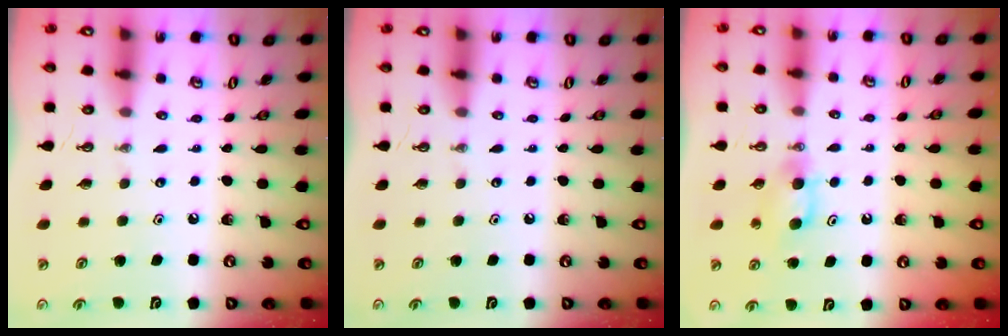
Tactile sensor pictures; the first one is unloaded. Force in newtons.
{"total": 0.0}
{"total": 5.2, "press": 5.2, "slide": 0.2}